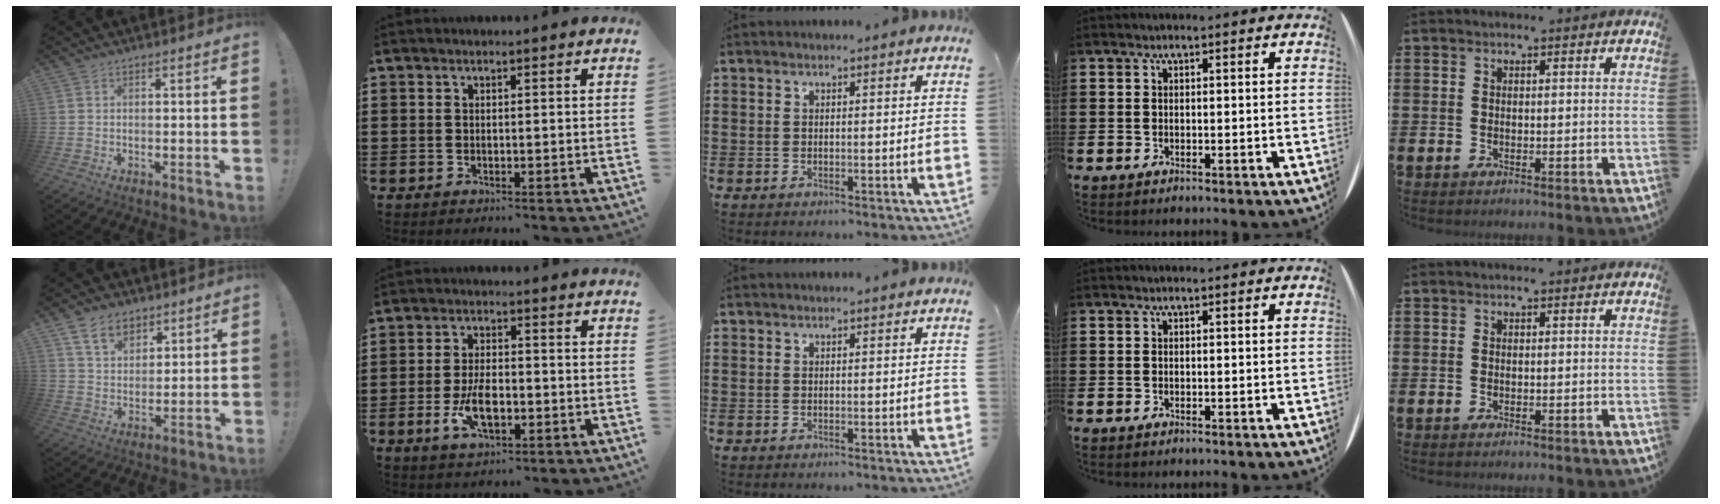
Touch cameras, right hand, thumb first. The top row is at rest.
{"thumb": {"total": 9.9, "force": [6.4, 6.3, 4.2], "torque": [-0.072, -0.028, 0.124]}, "index": {"total": 6.4, "force": [-1.9, 3.0, 5.3], "torque": [-0.115, -0.001, -0.037]}}